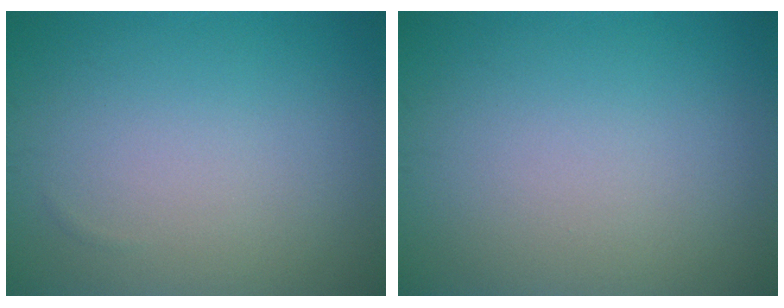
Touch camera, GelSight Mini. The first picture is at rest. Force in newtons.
{"total": 0.0}